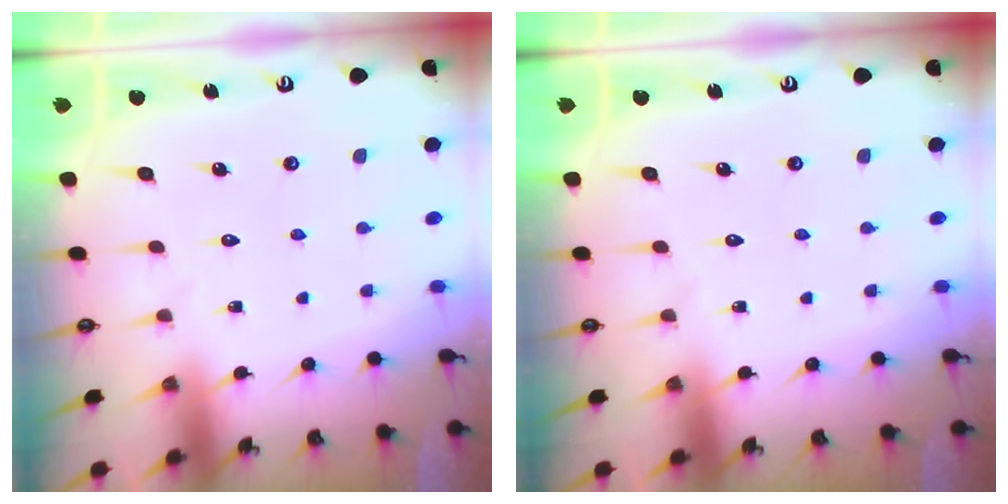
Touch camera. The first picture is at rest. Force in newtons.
{"total": 0.0}